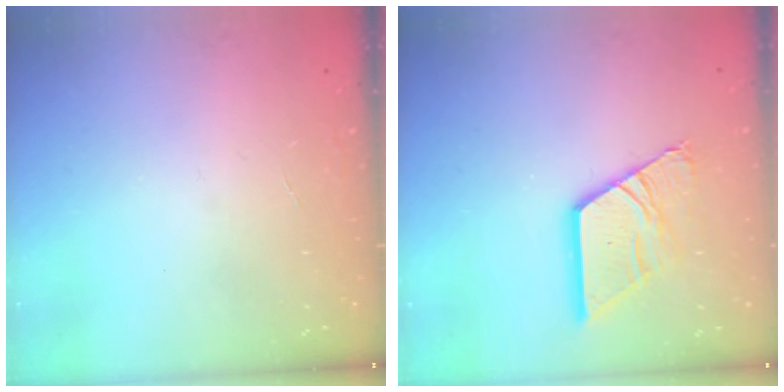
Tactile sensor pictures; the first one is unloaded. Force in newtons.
{"total": 13.5, "press": 13.4, "slide": 1.5}